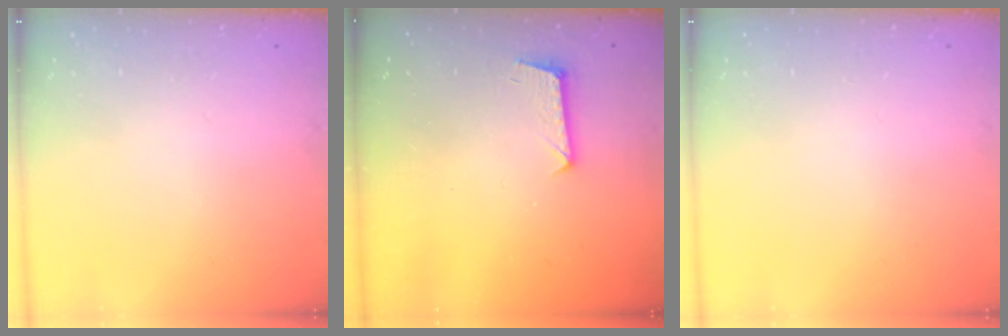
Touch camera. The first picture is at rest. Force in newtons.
{"total": 6.7, "press": 6.7, "slide": 0.5}
{"total": 0.0}